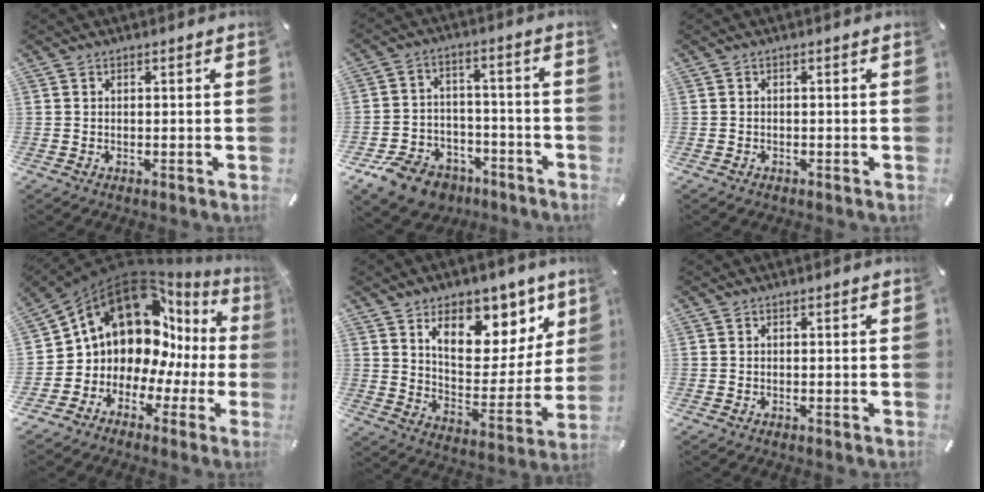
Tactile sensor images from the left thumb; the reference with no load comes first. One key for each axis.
{"total": 11.3, "fx": -7.6, "fy": 7.2, "fz": 4.0, "tx": -0.073, "ty": 0.062, "tz": -0.136}
{"total": 0.8, "fx": -0.5, "fy": 0.5, "fz": 0.4, "tx": -0.007, "ty": 0.001, "tz": -0.011}
{"total": 14.6, "fx": 7.0, "fy": 10.4, "fz": 7.4, "tx": -0.130, "ty": -0.073, "tz": 0.124}
{"total": 16.1, "fx": 10.5, "fy": 8.8, "fz": 8.4, "tx": -0.122, "ty": -0.070, "tz": 0.180}
{"total": 0.0}